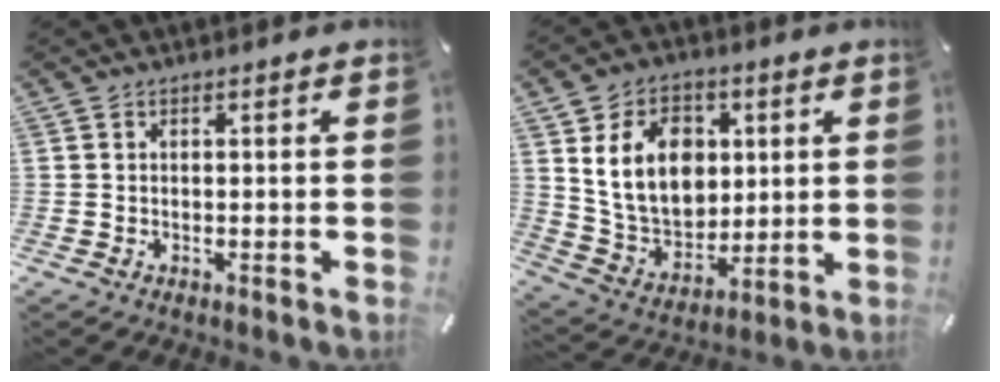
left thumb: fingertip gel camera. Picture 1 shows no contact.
{"total": 14.7, "force": [3.7, 11.6, 8.4], "torque": [-0.161, 0.002, 0.071]}